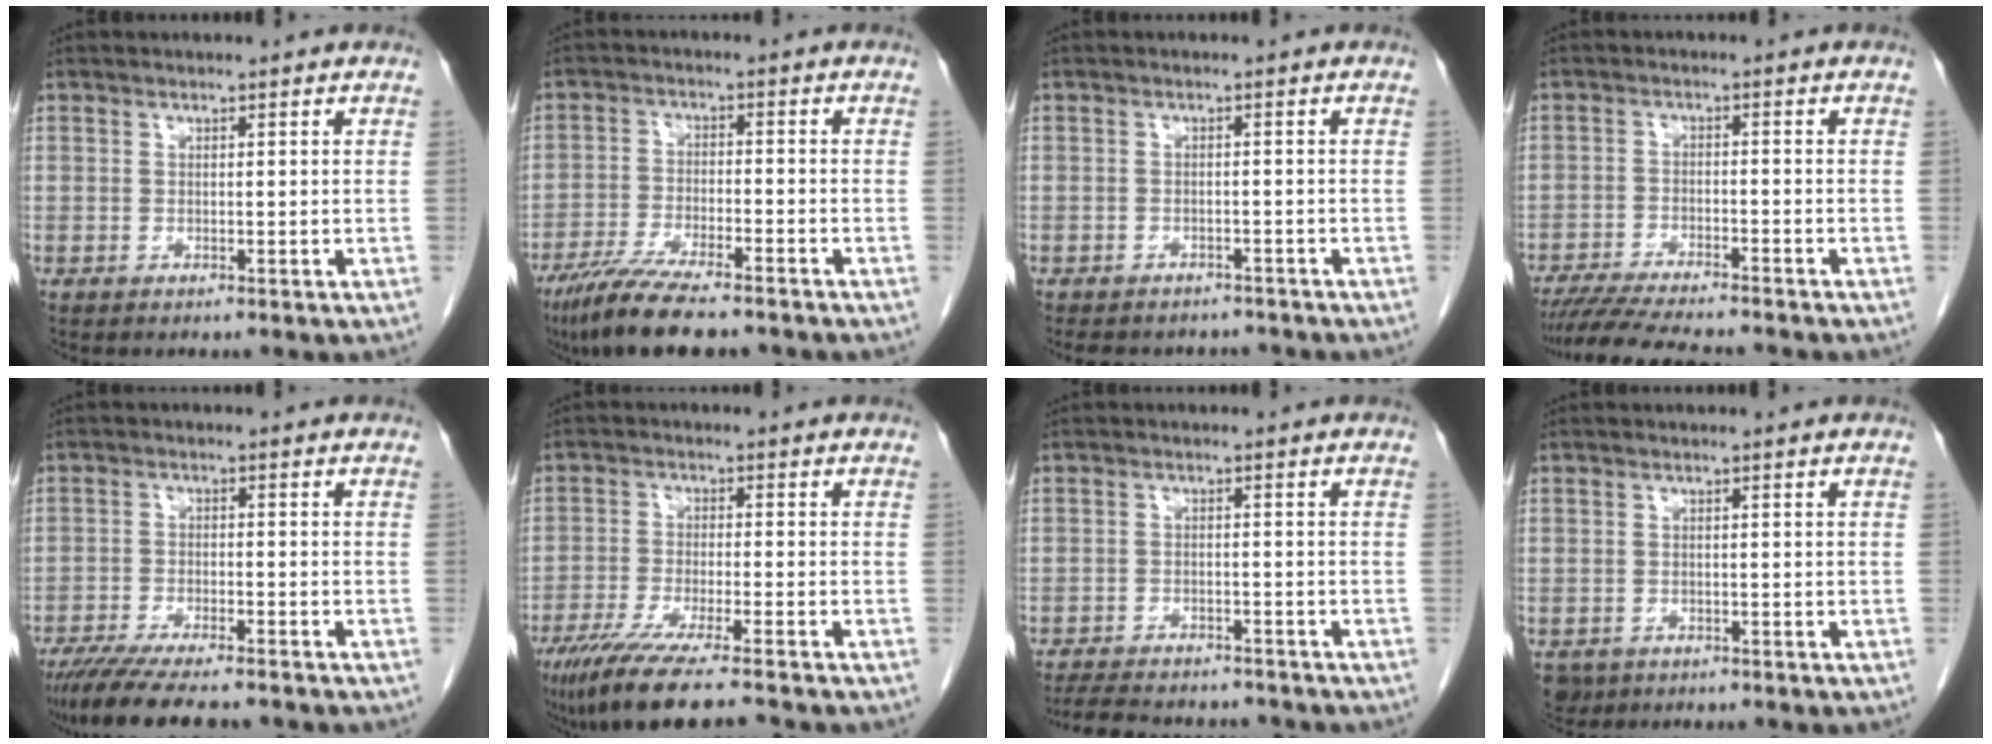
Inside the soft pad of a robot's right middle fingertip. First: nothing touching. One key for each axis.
{"total": 11.5, "fx": -9.2, "fy": 1.8, "fz": 6.7, "tx": -0.116, "ty": -0.028, "tz": -0.152}
{"total": 8.6, "fx": -7.7, "fy": 3.4, "fz": 2.0, "tx": -0.037, "ty": 0.002, "tz": -0.091}
{"total": 11.4, "fx": -10.2, "fy": 1.1, "fz": 5.1, "tx": -0.081, "ty": -0.018, "tz": -0.158}
{"total": 11.7, "fx": -9.9, "fy": 1.7, "fz": 6.1, "tx": -0.097, "ty": -0.022, "tz": -0.153}
{"total": 12.0, "fx": -9.5, "fy": 0.2, "fz": 7.3, "tx": -0.121, "ty": -0.035, "tz": -0.156}
{"total": 11.6, "fx": -10.5, "fy": 3.0, "fz": 4.1, "tx": -0.082, "ty": -0.003, "tz": -0.143}
{"total": 2.9, "fx": -1.8, "fy": 2.2, "fz": 0.7, "tx": -0.011, "ty": 0.000, "tz": -0.026}